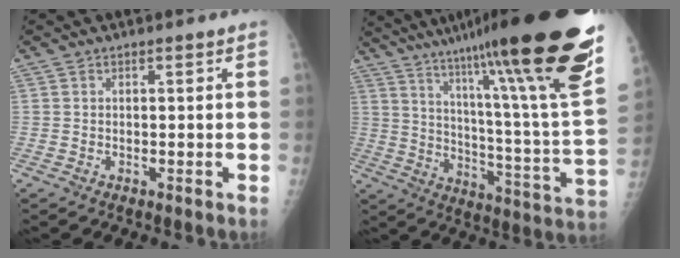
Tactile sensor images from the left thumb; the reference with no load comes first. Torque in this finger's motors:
{"motor_torque": [1.40, -0.69, 2.11, -0.67, 0.55]}